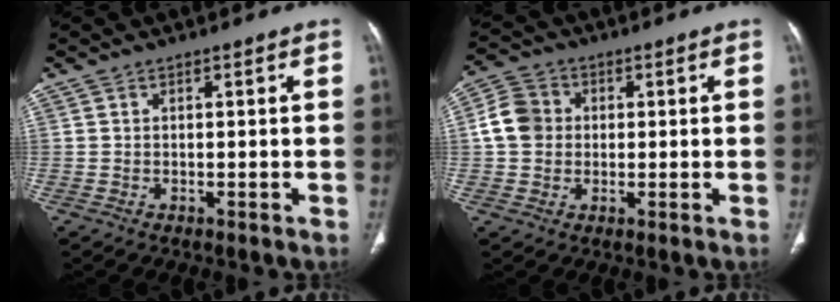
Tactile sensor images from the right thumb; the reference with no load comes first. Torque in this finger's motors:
{"motor_torque": [0.71, 1.23, 0.48, -0.59, 0.21]}